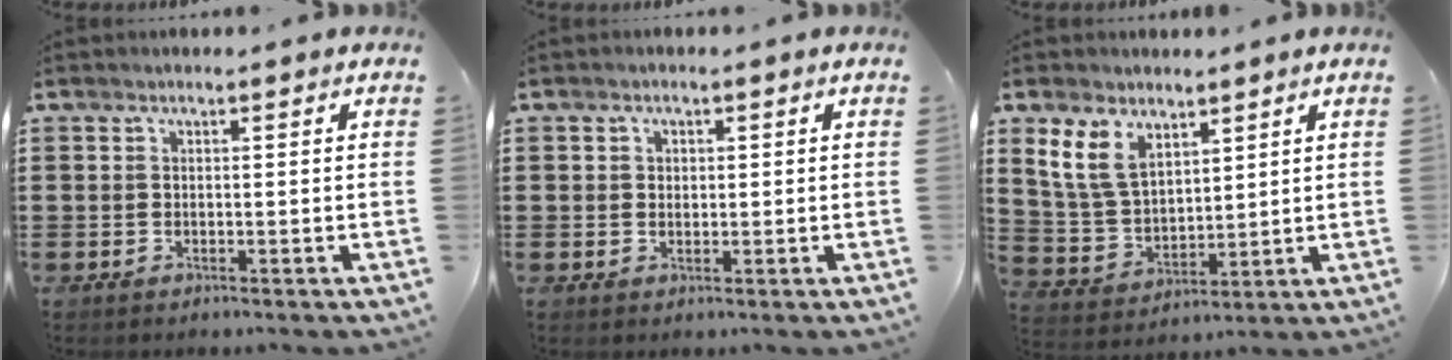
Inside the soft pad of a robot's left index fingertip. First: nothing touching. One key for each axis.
{"total": 1.2, "fx": 0.4, "fy": 1.0, "fz": 0.4, "tx": -0.011, "ty": 0.005, "tz": 0.007}
{"total": 8.3, "fx": 5.2, "fy": 5.0, "fz": 4.3, "tx": -0.114, "ty": 0.001, "tz": 0.099}